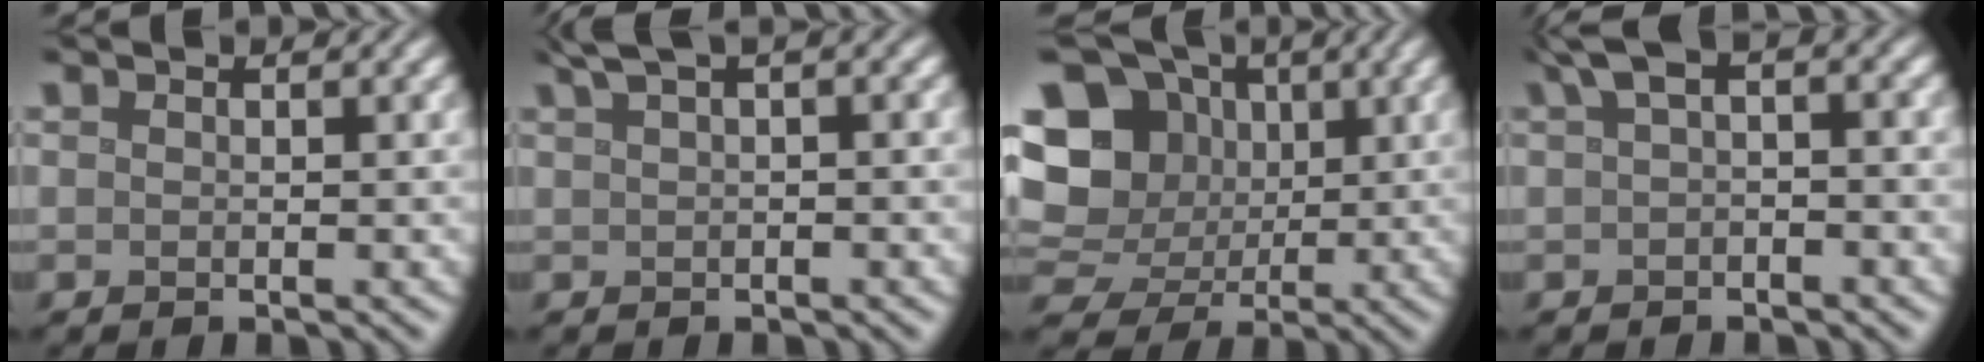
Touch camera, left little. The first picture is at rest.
{"total": 3.5, "force": [1.8, 1.1, 2.9], "torque": [-0.048, 0.016, 0.029]}
{"total": 11.3, "force": [2.1, 9.6, 5.7], "torque": [-0.136, 0.023, 0.017]}
{"total": 2.8, "force": [0.6, 1.2, 2.5], "torque": [-0.042, 0.011, 0.004]}